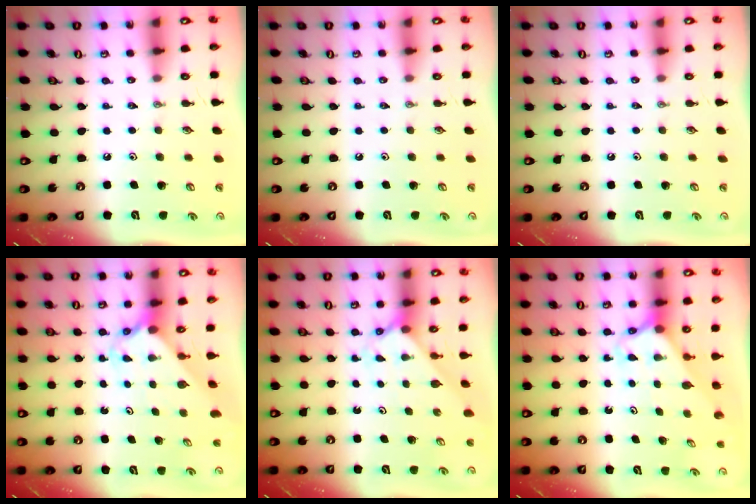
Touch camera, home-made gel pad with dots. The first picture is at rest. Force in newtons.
{"total": 0.0}
{"total": 0.0}
{"total": 2.4, "press": 2.4, "slide": 0.2}
{"total": 2.2, "press": 2.2, "slide": 0.2}
{"total": 2.4, "press": 2.4, "slide": 0.1}